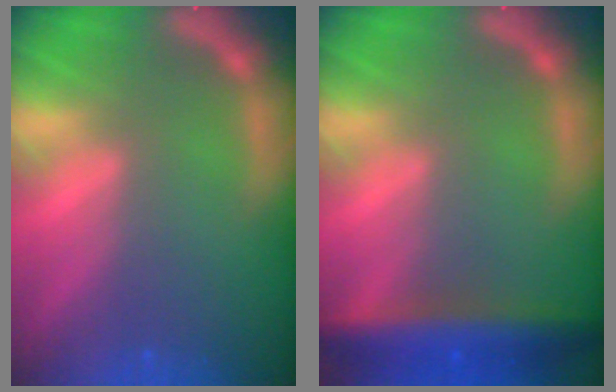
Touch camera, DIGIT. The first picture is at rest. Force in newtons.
{"total": 6.5}